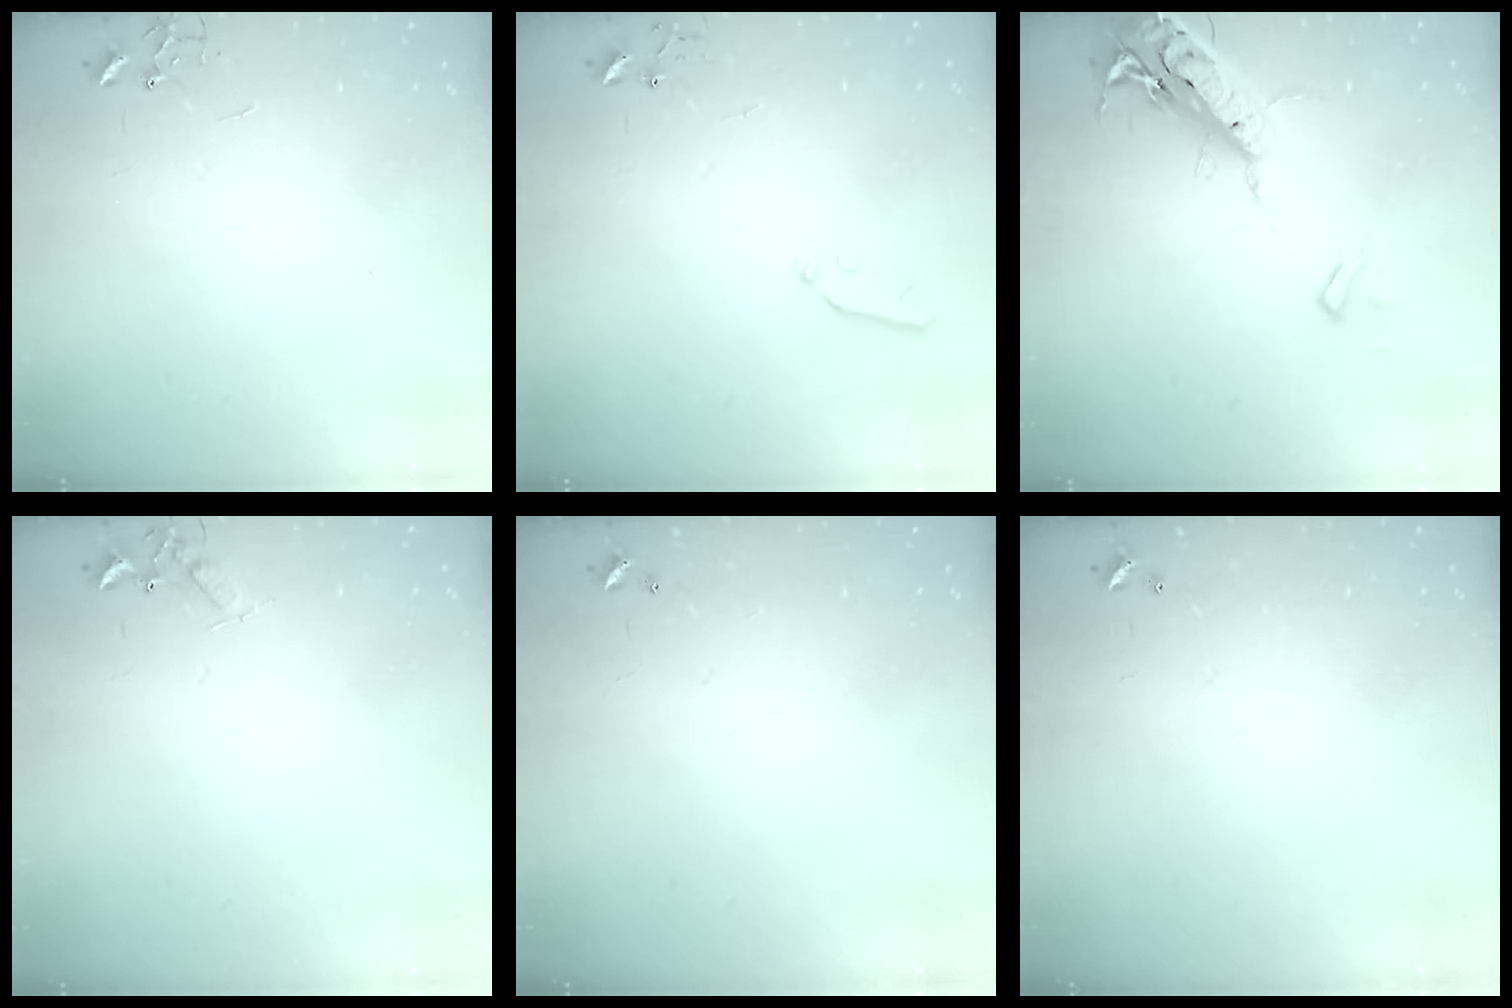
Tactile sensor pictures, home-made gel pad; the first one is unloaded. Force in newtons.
{"total": 3.9, "press": 3.8, "slide": 0.8}
{"total": 19.4, "press": 19.0, "slide": 4.2}
{"total": 4.6, "press": 4.6, "slide": 0.6}
{"total": 0.0}
{"total": 0.0}